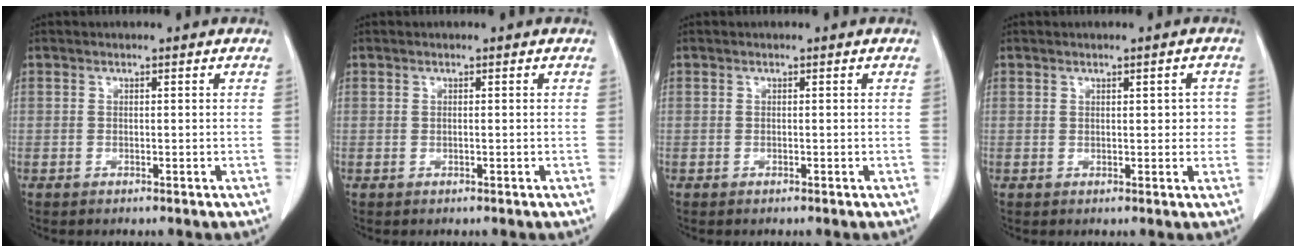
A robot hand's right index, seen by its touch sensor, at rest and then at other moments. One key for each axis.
{"total": 0.0}
{"total": 0.0}
{"total": 2.9, "fx": 0.5, "fy": 1.3, "fz": 2.6, "tx": -0.027, "ty": 0.006, "tz": 0.006}